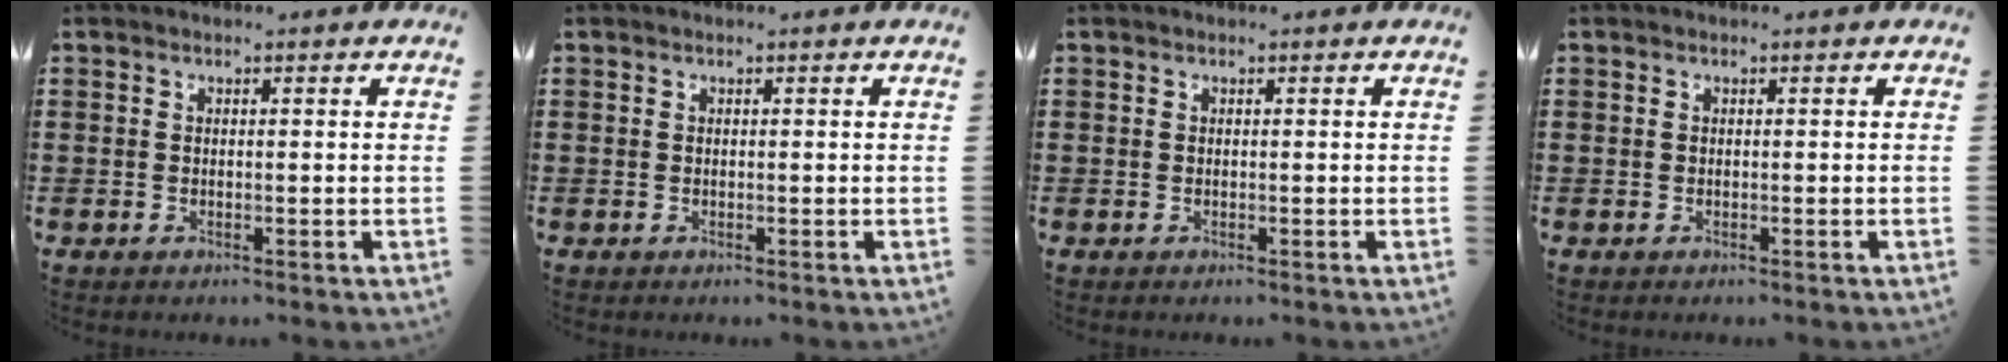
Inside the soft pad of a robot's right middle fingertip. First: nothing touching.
{"total": 0.0}
{"total": 0.0}
{"total": 0.0}